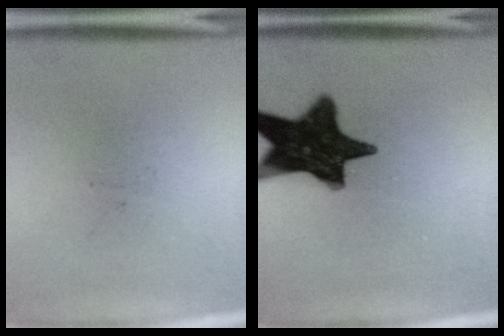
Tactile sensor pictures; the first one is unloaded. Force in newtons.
{"total": 16.4}